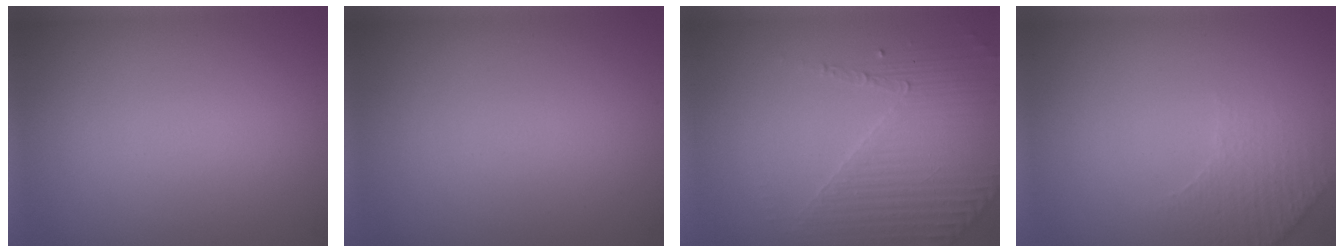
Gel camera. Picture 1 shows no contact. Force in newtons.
{"total": 0.0}
{"total": 4.4, "press": 3.3, "slide": 2.9}
{"total": 2.3, "press": 2.3, "slide": 0.6}